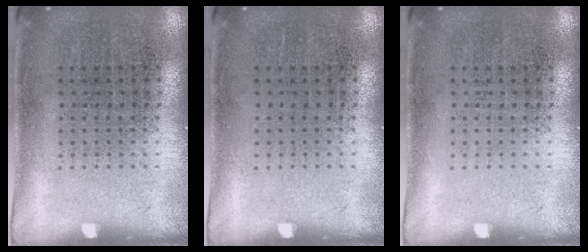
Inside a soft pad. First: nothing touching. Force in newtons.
{"total": 0.0}
{"total": 0.0}